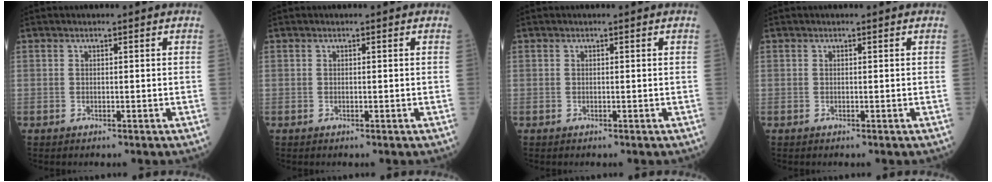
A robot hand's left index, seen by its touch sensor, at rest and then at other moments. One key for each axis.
{"total": 0.0}
{"total": 0.0}
{"total": 0.0}